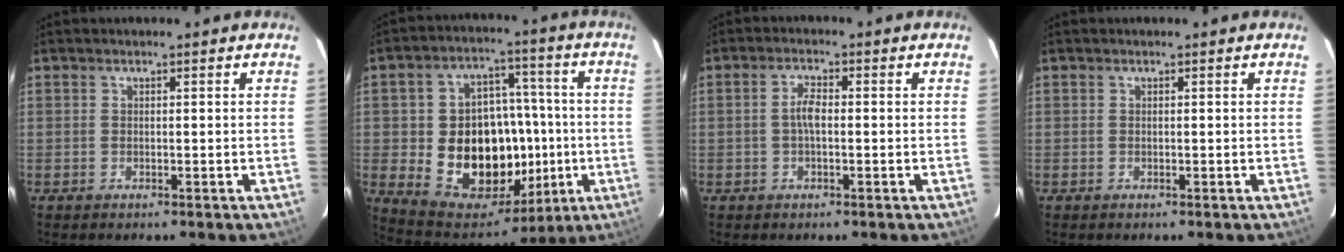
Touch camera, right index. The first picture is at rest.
{"total": 20.7, "force": [-3.1, 15.6, 13.2], "torque": [-0.269, 0.024, -0.019]}
{"total": 2.8, "force": [-0.3, 1.1, 2.6], "torque": [-0.053, 0.007, -0.005]}
{"total": 0.0}